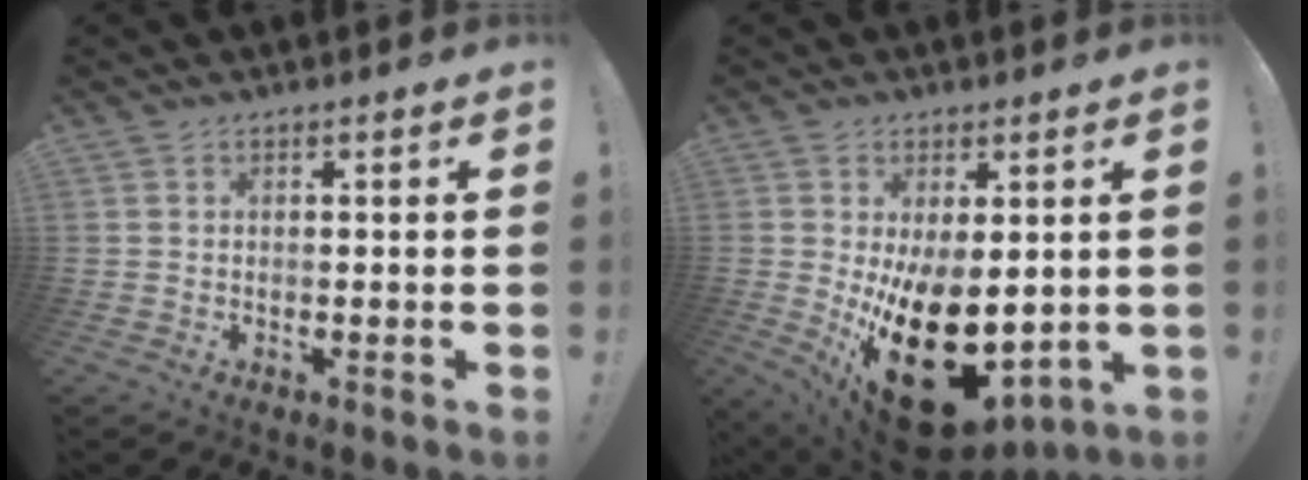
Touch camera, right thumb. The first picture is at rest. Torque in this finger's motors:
{"motor_torque": [0.52, 1.72, 2.10, -0.67, 0.84]}